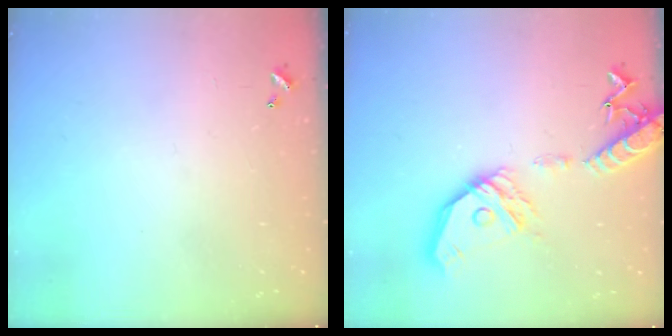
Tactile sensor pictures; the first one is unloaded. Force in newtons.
{"total": 20.0, "press": 19.7, "slide": 3.5}